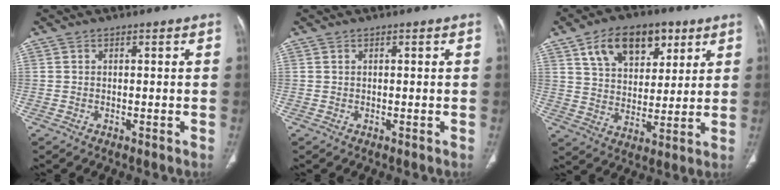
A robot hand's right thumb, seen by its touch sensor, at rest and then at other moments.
{"total": 0.0}
{"total": 14.8, "force": [7.4, 9.1, 9.0], "torque": [-0.110, -0.021, 0.130]}